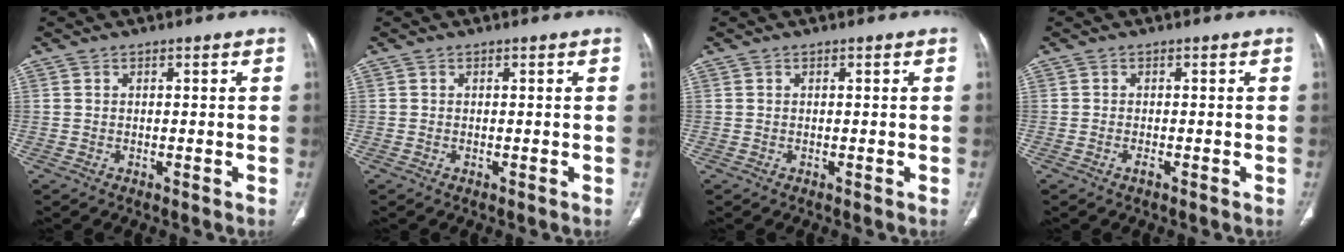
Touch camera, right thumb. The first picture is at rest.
{"total": 0.0}
{"total": 0.0}
{"total": 0.8, "force": [-0.5, 0.2, 0.6], "torque": [-0.012, 0.001, -0.010]}